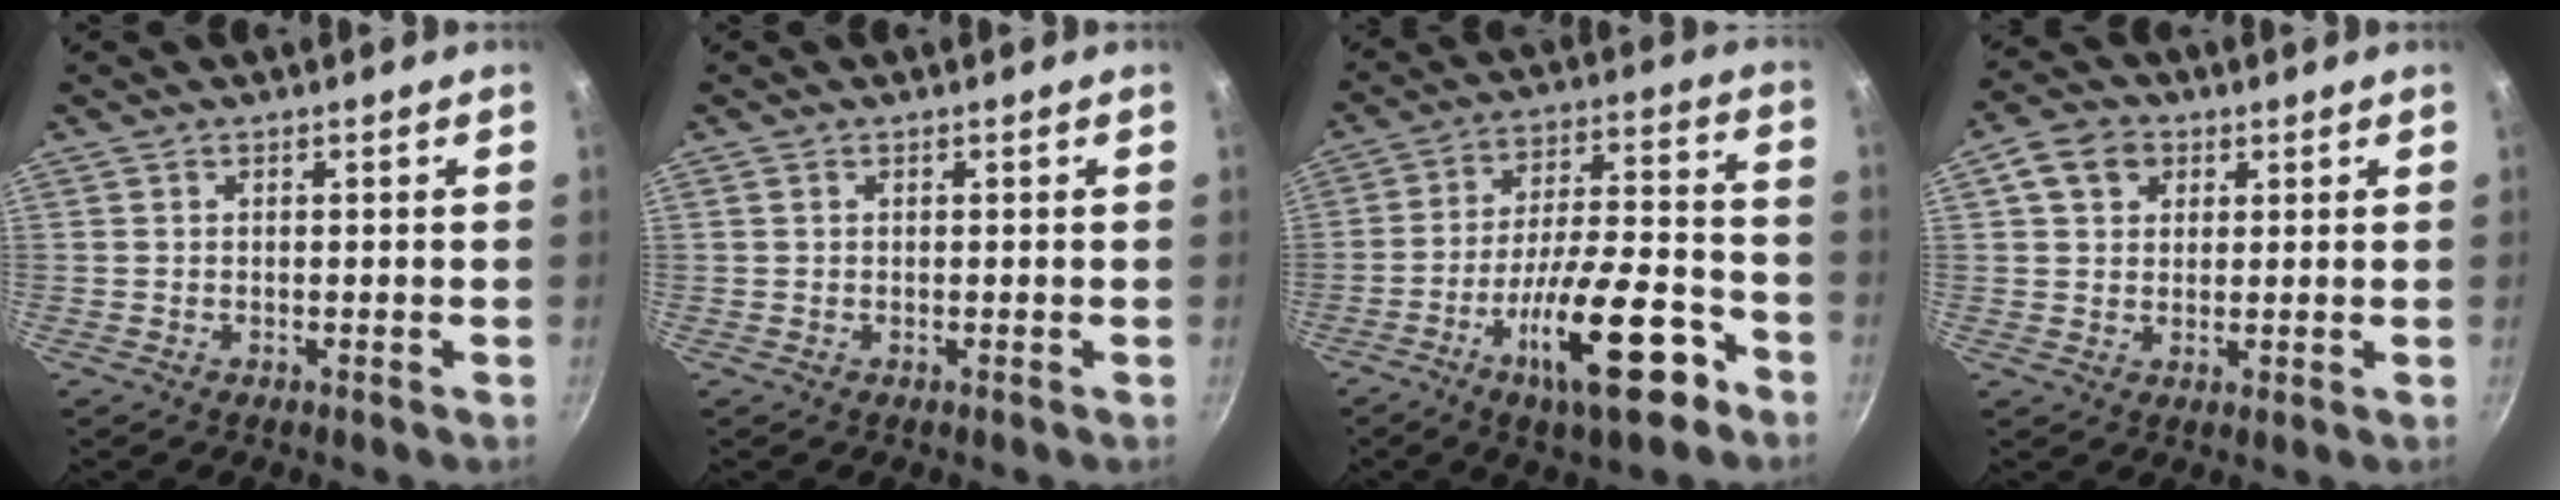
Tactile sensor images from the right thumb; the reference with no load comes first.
{"total": 0.5, "force": [0.2, 0.4, 0.3], "torque": [-0.007, 0.001, 0.003]}
{"total": 18.7, "force": [-9.6, 5.9, 14.9], "torque": [-0.218, 0.054, -0.154]}
{"total": 6.8, "force": [2.5, 5.5, 3.2], "torque": [-0.034, 0.003, 0.037]}